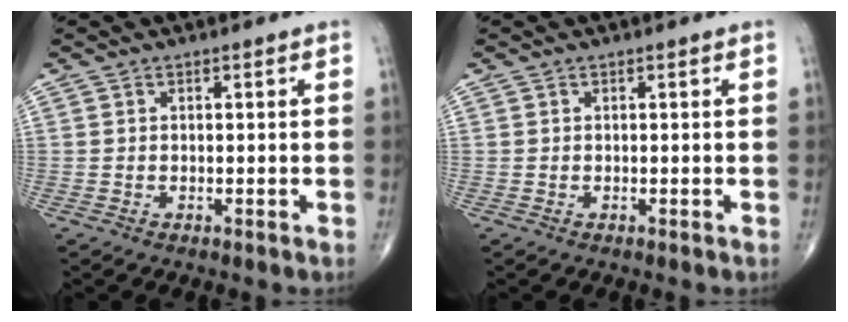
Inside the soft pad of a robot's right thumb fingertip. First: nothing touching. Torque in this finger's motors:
{"motor_torque": [-0.01, 0.01, -0.03, 0.03, 0.00]}